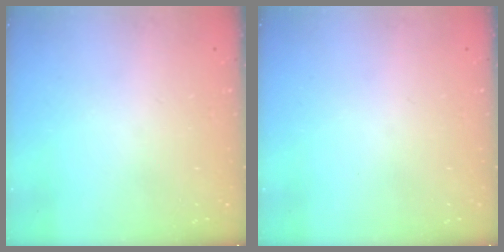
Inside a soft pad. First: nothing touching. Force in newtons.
{"total": 0.0}